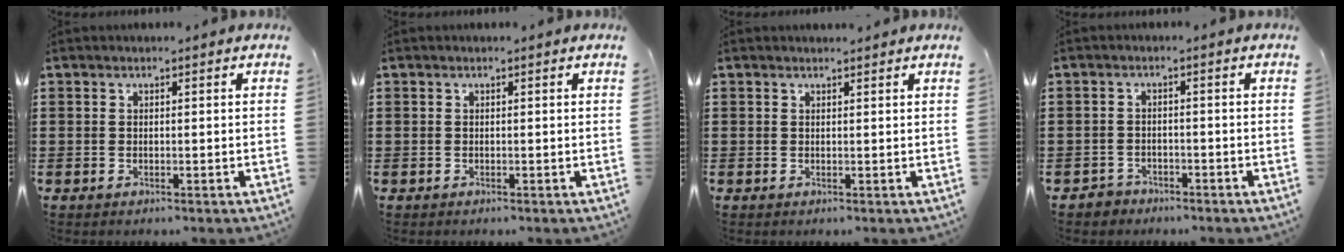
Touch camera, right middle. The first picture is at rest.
{"total": 0.0}
{"total": 0.6, "force": [0.6, 0.0, 0.0], "torque": [-0.001, -0.002, 0.013]}
{"total": 1.9, "force": [-1.7, 0.7, -0.1], "torque": [-0.004, 0.003, -0.041]}